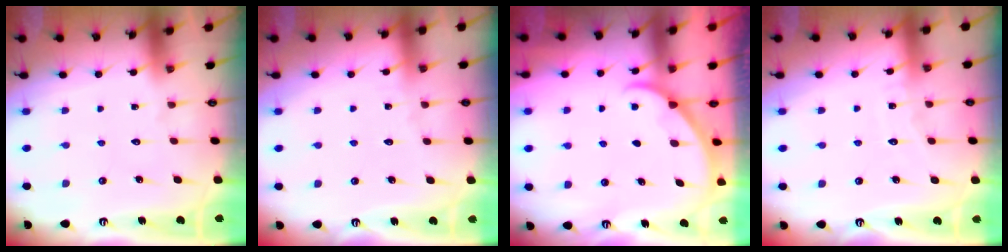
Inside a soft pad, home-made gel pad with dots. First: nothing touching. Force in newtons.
{"total": 3.0, "press": 3.0, "slide": 0.3}
{"total": 2.0, "press": 2.0, "slide": 0.3}
{"total": 4.8, "press": 4.8, "slide": 0.5}